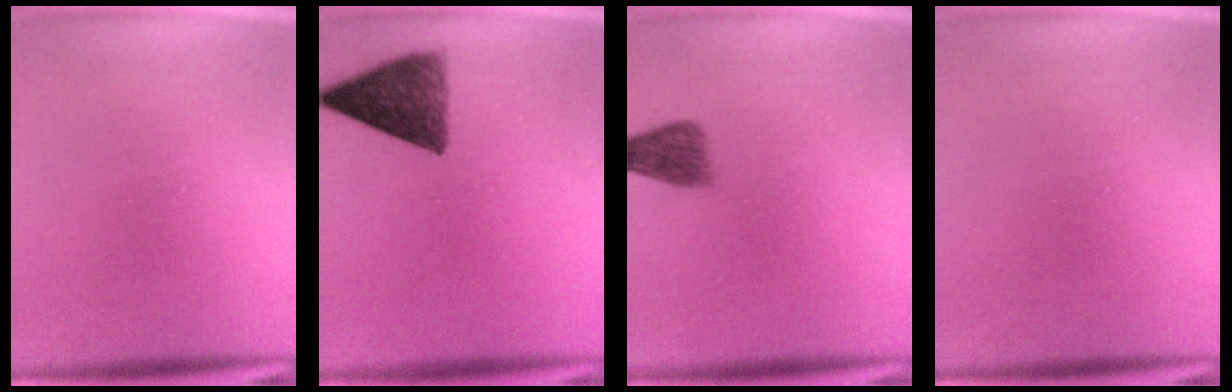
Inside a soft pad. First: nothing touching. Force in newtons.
{"total": 8.9}
{"total": 2.7}
{"total": 0.0}